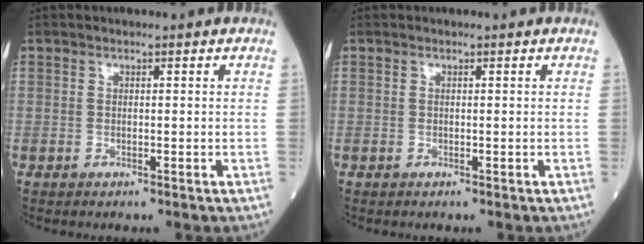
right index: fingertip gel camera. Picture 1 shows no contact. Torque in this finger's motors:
{"motor_torque": [0.00, 0.00, 0.00, 0.00]}